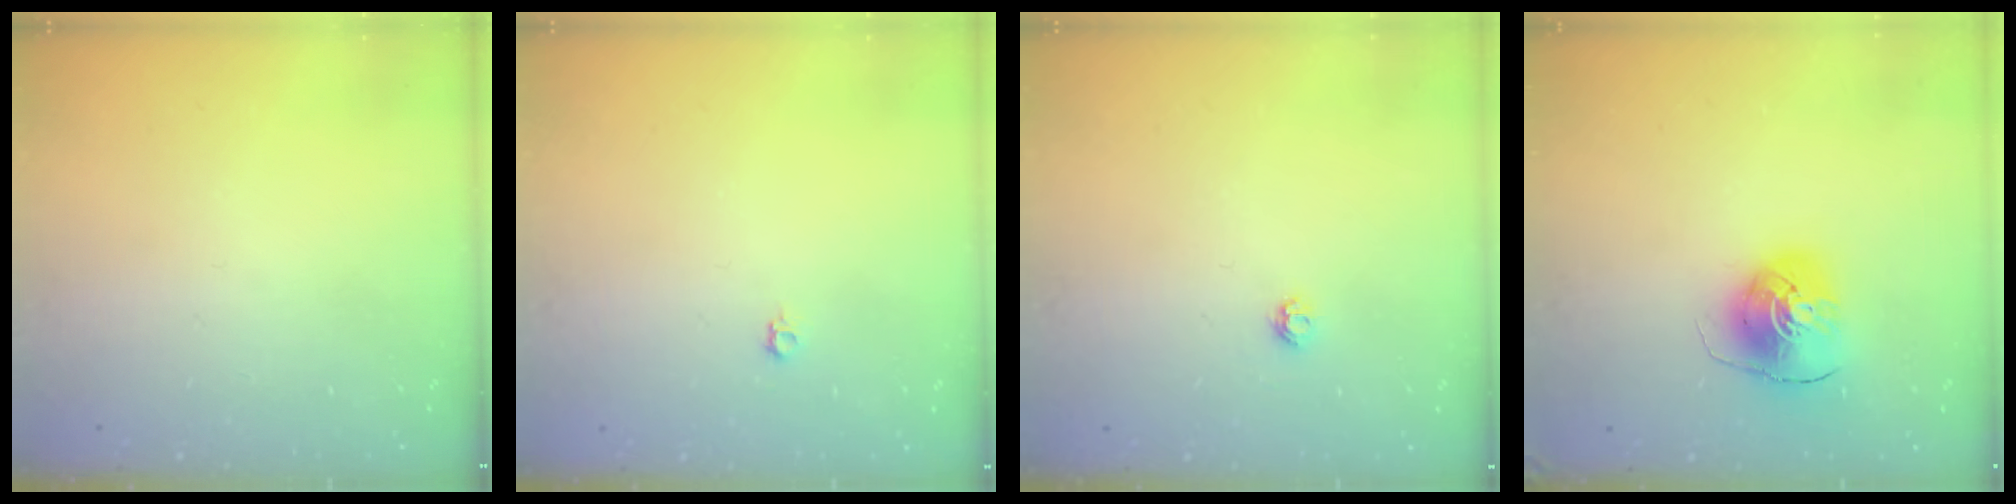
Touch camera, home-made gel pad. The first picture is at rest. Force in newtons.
{"total": 3.6, "press": 3.5, "slide": 0.8}
{"total": 3.8, "press": 3.8, "slide": 0.6}
{"total": 9.3, "press": 9.2, "slide": 1.1}